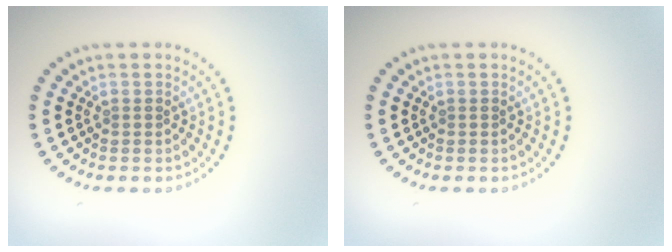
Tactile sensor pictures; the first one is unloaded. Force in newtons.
{"total": 0.0}